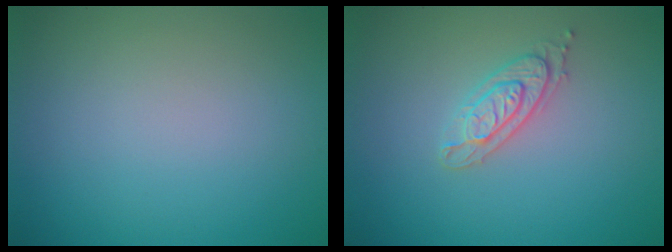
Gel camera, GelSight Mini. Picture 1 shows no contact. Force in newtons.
{"total": 2.2, "press": 2.1, "slide": 0.5}